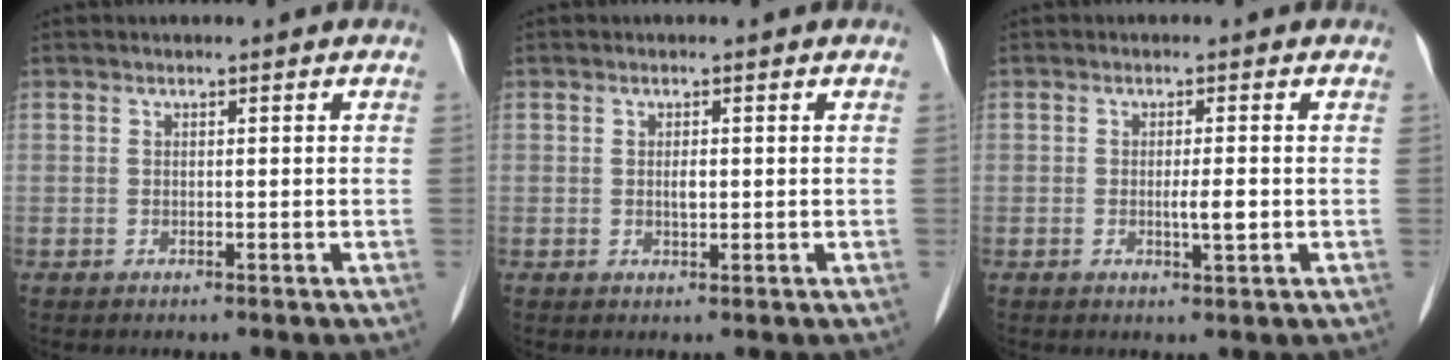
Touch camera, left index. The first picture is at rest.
{"total": 1.2, "force": [0.1, 0.5, 1.1], "torque": [-0.021, -0.002, 0.005]}
{"total": 2.3, "force": [-0.3, 0.2, 2.3], "torque": [-0.041, -0.003, -0.004]}